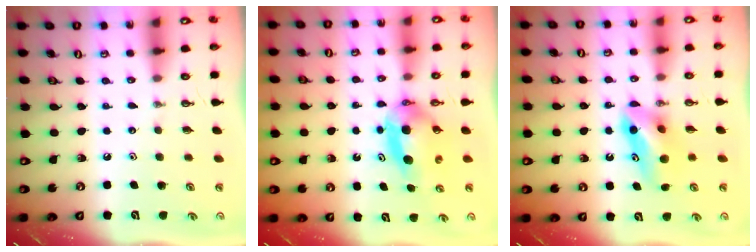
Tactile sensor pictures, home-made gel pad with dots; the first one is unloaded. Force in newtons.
{"total": 5.8, "press": 5.5, "slide": 2.1}
{"total": 8.1, "press": 7.9, "slide": 1.9}